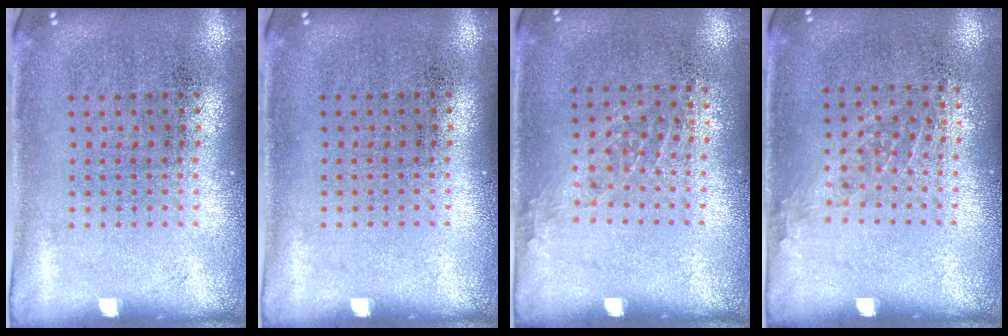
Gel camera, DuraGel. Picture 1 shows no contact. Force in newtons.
{"total": 0.0}
{"total": 0.9, "press": 0.7, "slide": 0.6}
{"total": 0.9, "press": 0.7, "slide": 0.6}